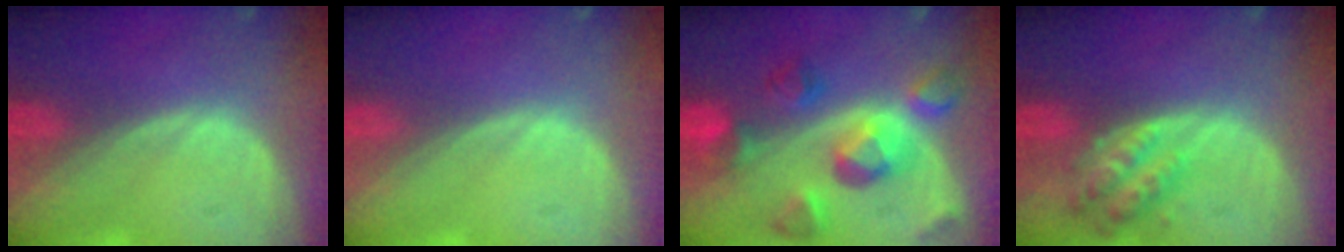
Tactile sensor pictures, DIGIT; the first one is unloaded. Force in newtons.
{"total": 0.0}
{"total": 10.2, "press": 9.0, "slide": 4.8}
{"total": 6.0, "press": 5.6, "slide": 2.3}